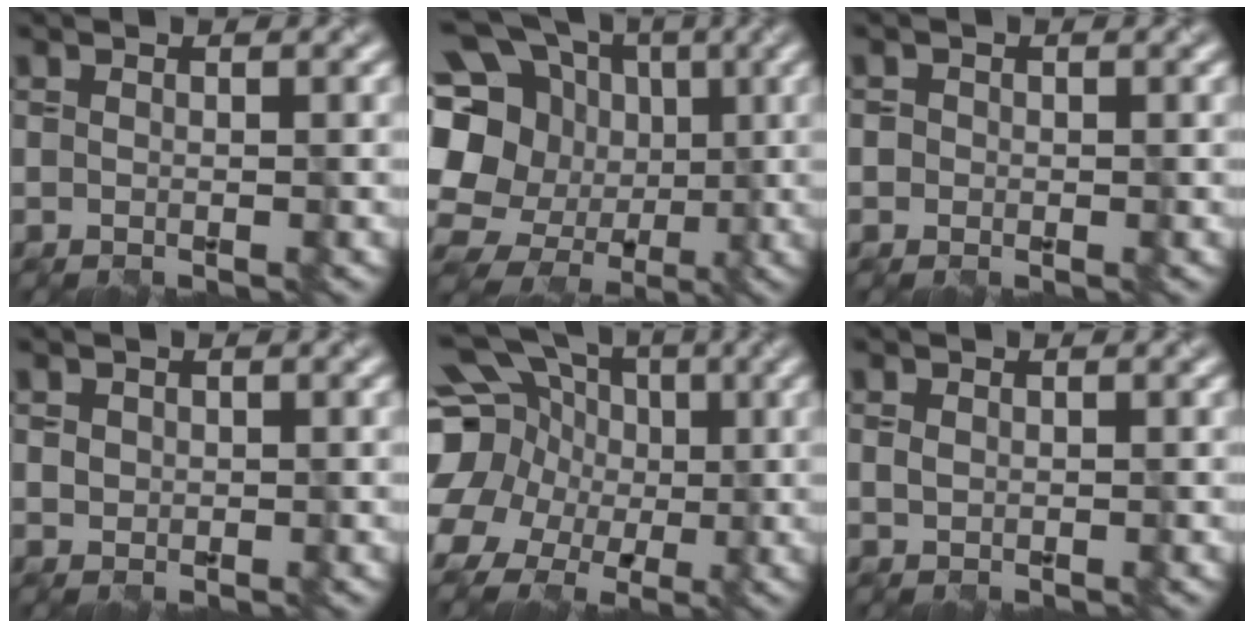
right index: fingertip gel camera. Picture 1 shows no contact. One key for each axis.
{"total": 19.3, "fx": -1.6, "fy": 17.3, "fz": 8.6, "tx": -0.176, "ty": 0.021, "tz": -0.052}
{"total": 0.8, "fx": 0.1, "fy": 0.8, "fz": 0.1, "tx": 0.005, "ty": -0.003, "tz": -0.001}
{"total": 0.9, "fx": 0.3, "fy": 0.9, "fz": 0.2, "tx": -0.001, "ty": -0.003, "tz": 0.008}
{"total": 16.2, "fx": 2.4, "fy": 14.6, "fz": 6.6, "tx": -0.183, "ty": 0.023, "tz": 0.008}
{"total": 0.7, "fx": 0.2, "fy": 0.6, "fz": 0.4, "tx": -0.008, "ty": -0.001, "tz": 0.004}